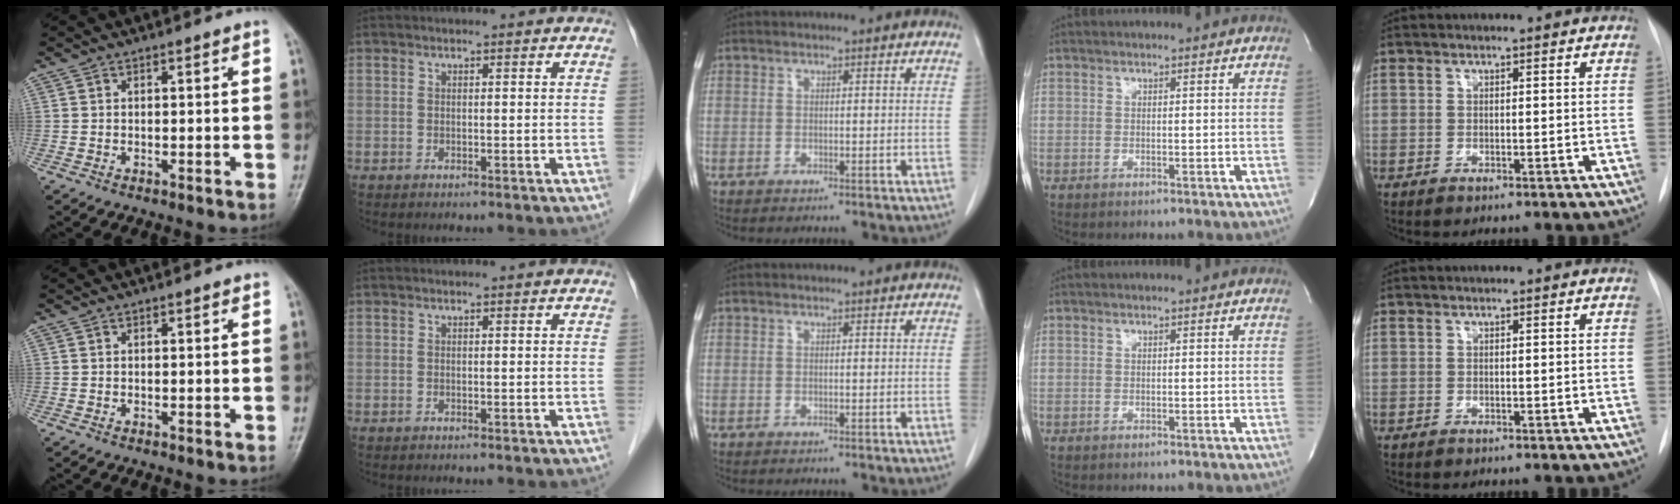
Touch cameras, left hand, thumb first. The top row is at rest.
{}